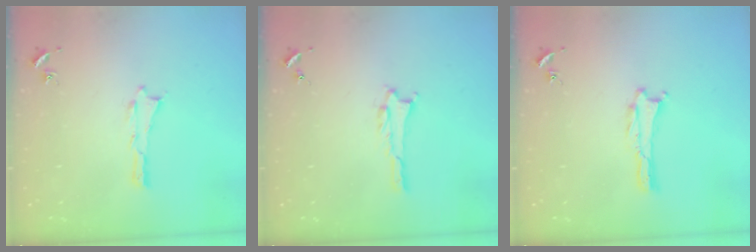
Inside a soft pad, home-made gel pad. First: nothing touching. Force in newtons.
{"total": 0.5, "press": 0.5, "slide": 0.1}
{"total": 0.0}